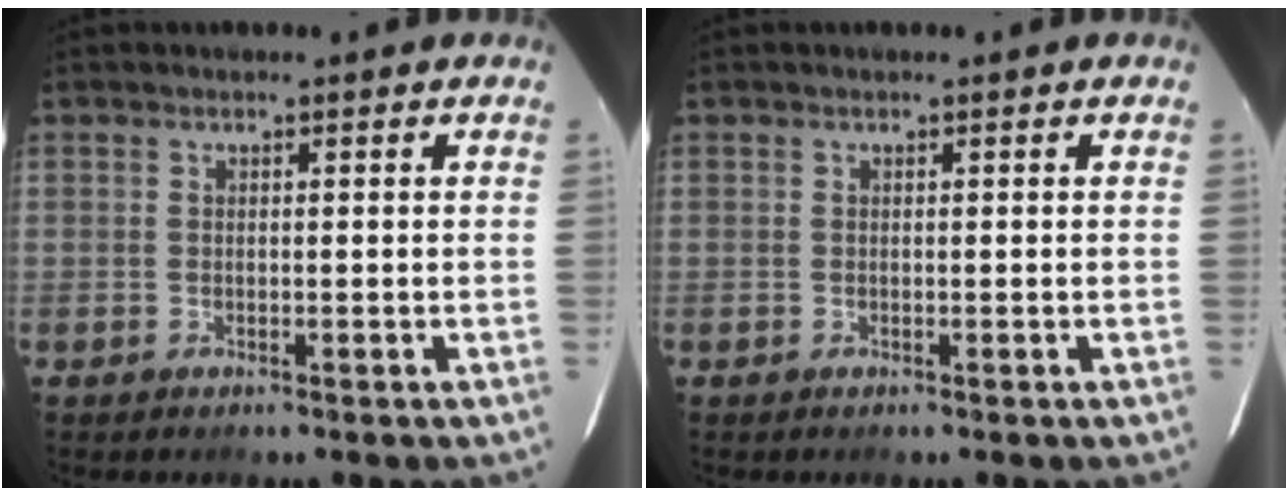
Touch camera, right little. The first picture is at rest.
{"total": 0.0}